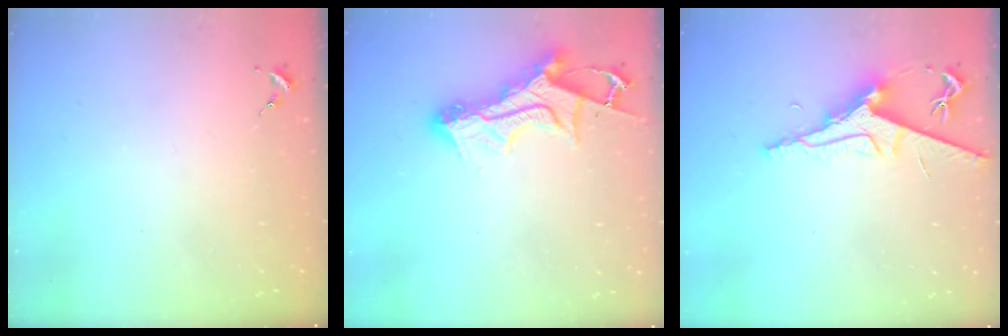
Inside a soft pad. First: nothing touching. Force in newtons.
{"total": 13.9, "press": 13.8, "slide": 1.2}
{"total": 8.6, "press": 8.6, "slide": 1.0}